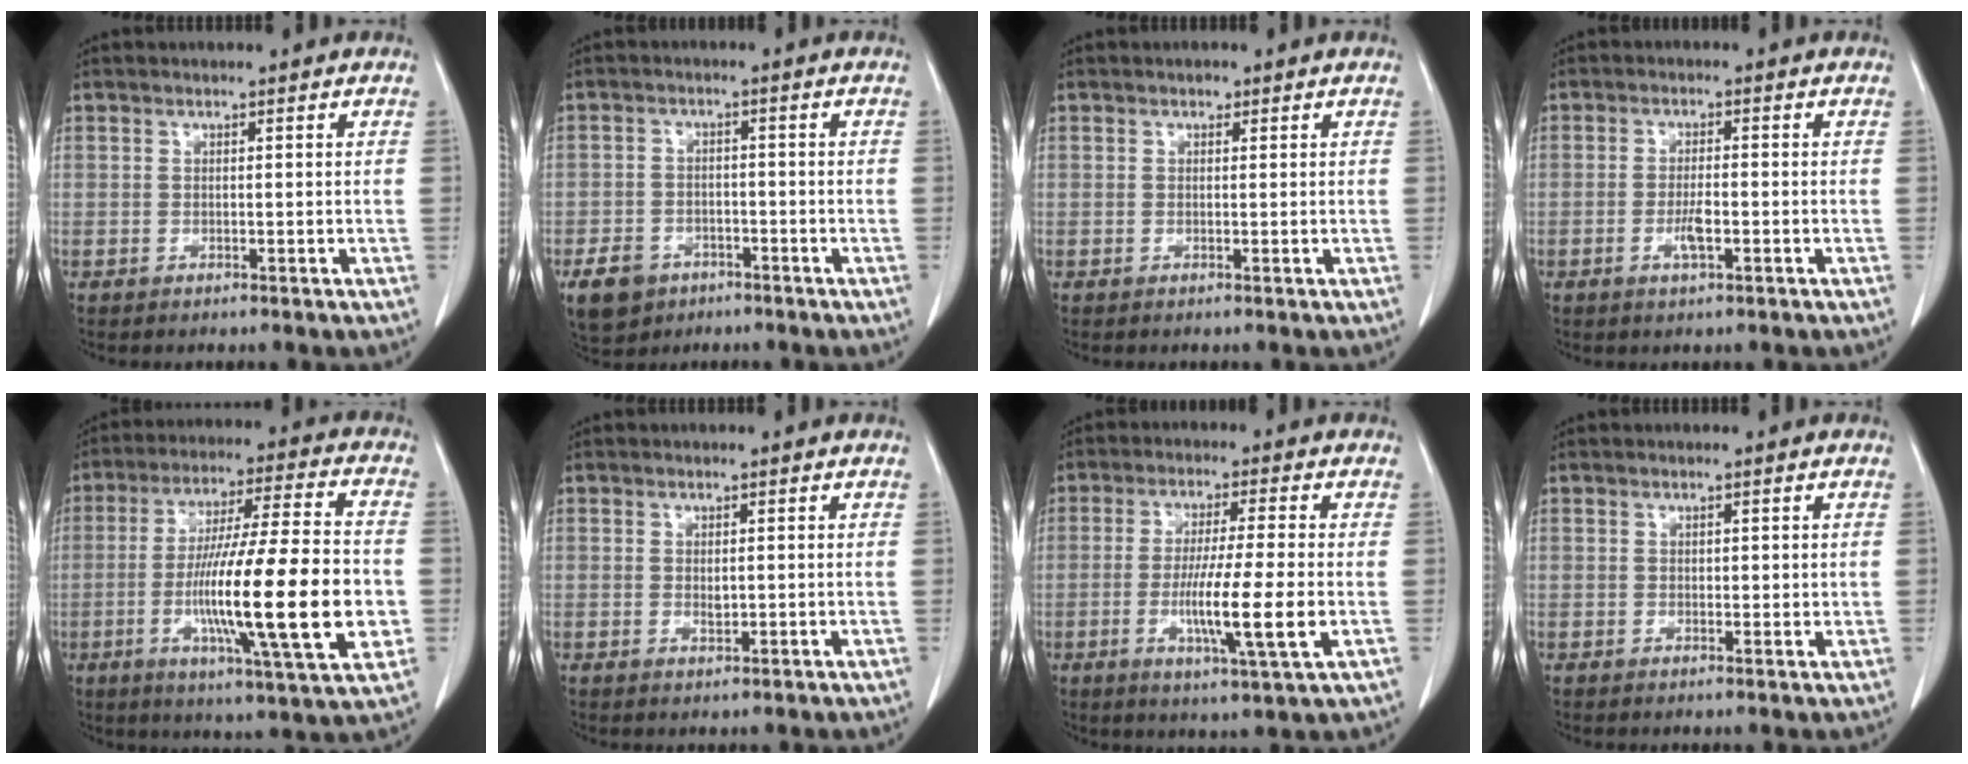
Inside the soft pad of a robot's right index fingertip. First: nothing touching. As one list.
[{"total": 6.2, "force": [-3.6, 4.6, 2.0], "torque": [-0.043, 0.003, -0.055]}, {"total": 0.7, "force": [0.4, 0.5, 0.2], "torque": [-0.002, -0.001, 0.003]}, {"total": 3.1, "force": [-1.0, 0.6, 2.8], "torque": [-0.055, -0.001, -0.015]}, {"total": 21.5, "force": [-4.1, 1.3, 21.0], "torque": [-0.336, -0.012, -0.064]}, {"total": 1.1, "force": [0.1, 0.6, 1.0], "torque": [-0.016, -0.003, 0.007]}, {"total": 10.4, "force": [-2.2, -0.3, 10.2], "torque": [-0.181, -0.021, -0.040]}, {"total": 1.3, "force": [0.4, 0.7, 1.0], "torque": [-0.012, -0.002, 0.005]}]